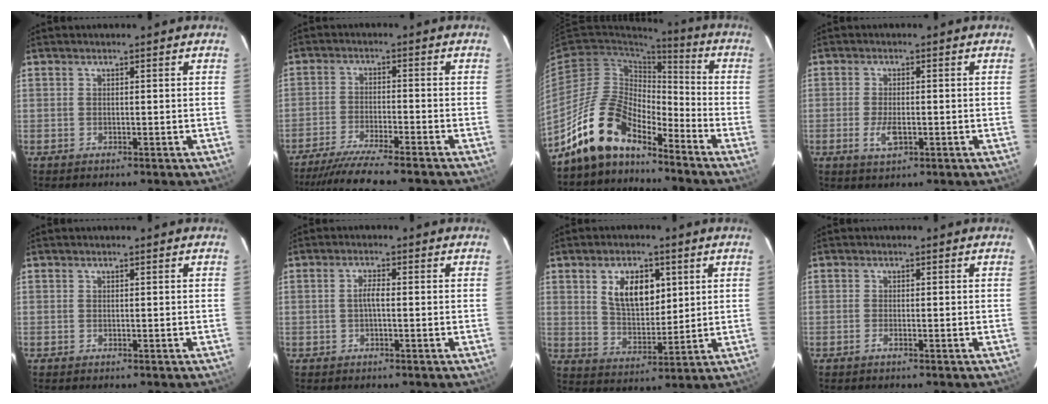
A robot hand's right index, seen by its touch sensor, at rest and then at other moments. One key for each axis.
{"total": 11.6, "fx": -10.4, "fy": 0.1, "fz": 5.3, "tx": -0.122, "ty": -0.023, "tz": -0.174}
{"total": 14.1, "fx": -11.4, "fy": 5.3, "fz": 6.3, "tx": -0.124, "ty": 0.014, "tz": -0.221}
{"total": 4.1, "fx": -1.3, "fy": 1.7, "fz": 3.5, "tx": -0.074, "ty": -0.006, "tz": -0.023}
{"total": 0.0}
{"total": 2.0, "fx": -0.3, "fy": 0.4, "fz": 1.9, "tx": -0.038, "ty": 0.006, "tz": -0.007}
{"total": 9.8, "fx": 3.5, "fy": 5.4, "fz": 7.3, "tx": -0.130, "ty": 0.007, "tz": 0.072}
{"total": 0.9, "fx": -0.6, "fy": -0.1, "fz": 0.7, "tx": -0.014, "ty": 0.001, "tz": -0.012}